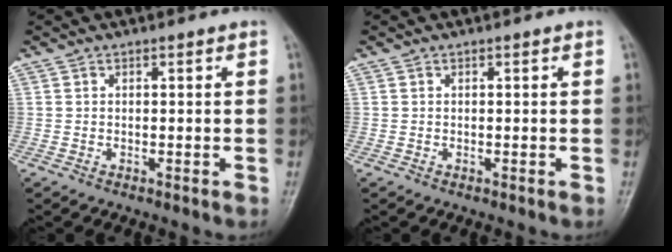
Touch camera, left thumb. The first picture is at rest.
{"total": 0.0}